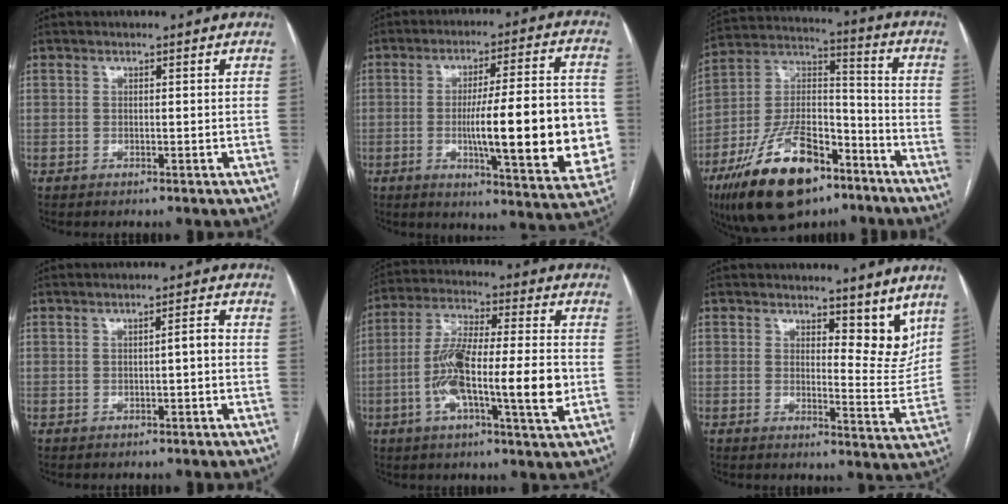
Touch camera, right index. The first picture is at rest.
{"total": 20.3, "force": [-2.6, 3.2, 19.9], "torque": [-0.243, 0.012, -0.024]}
{"total": 21.1, "force": [-13.0, 8.9, 13.9], "torque": [-0.279, 0.010, -0.223]}
{"total": 1.8, "force": [-0.4, 0.1, 1.7], "torque": [-0.022, 0.005, -0.005]}
{"total": 15.1, "force": [-3.1, 2.0, 14.7], "torque": [-0.270, 0.007, -0.053]}
{"total": 6.5, "force": [4.8, 2.5, 3.6], "torque": [-0.034, -0.021, 0.063]}